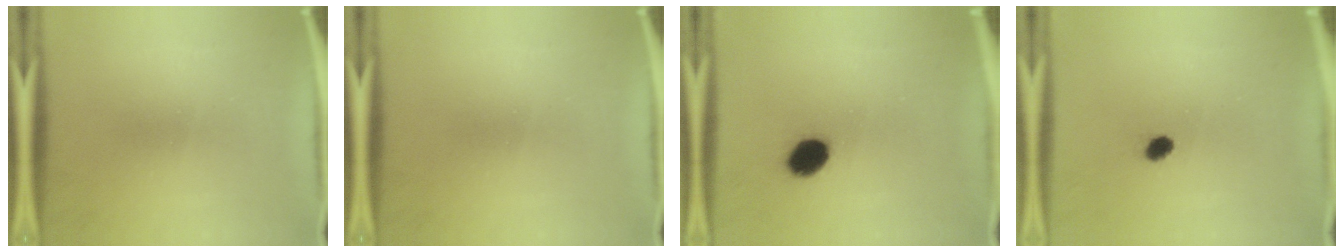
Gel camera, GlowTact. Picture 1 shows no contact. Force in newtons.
{"total": 0.0}
{"total": 6.7}
{"total": 1.7}